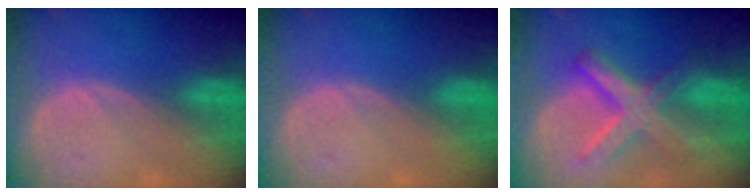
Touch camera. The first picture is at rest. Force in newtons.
{"total": 0.0}
{"total": 8.9, "press": 8.9, "slide": 0.7}